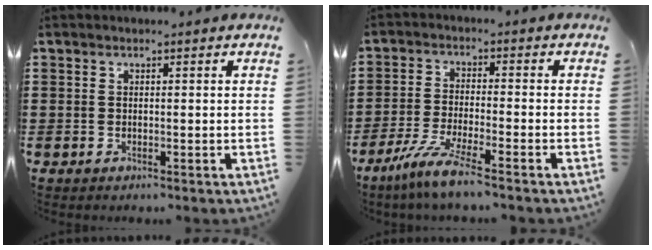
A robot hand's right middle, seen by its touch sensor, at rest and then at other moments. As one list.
[{"total": 6.2, "force": [-4.7, 0.0, 4.0], "torque": [-0.098, -0.021, -0.096]}]